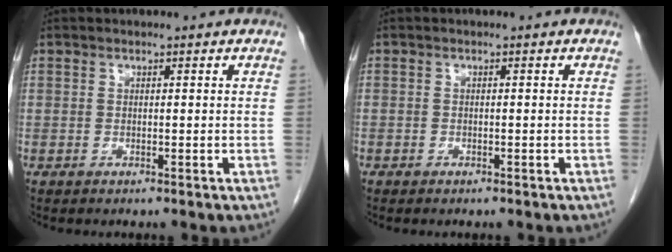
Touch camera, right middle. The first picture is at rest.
{"total": 0.6, "force": [-0.5, 0.4, 0.0], "torque": [-0.008, 0.003, -0.011]}